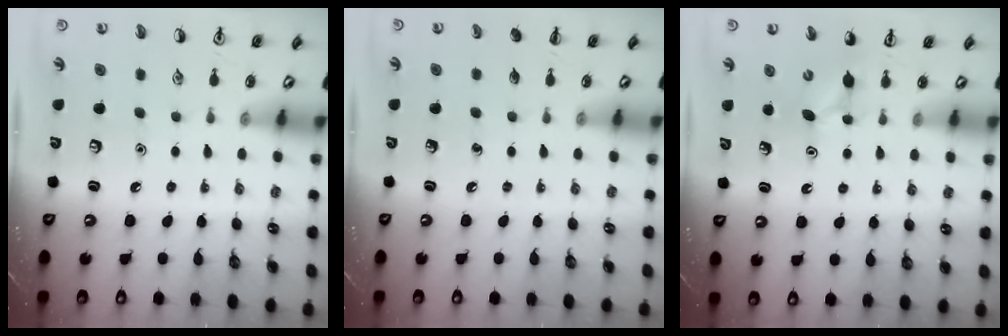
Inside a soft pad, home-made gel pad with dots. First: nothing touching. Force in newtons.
{"total": 0.0}
{"total": 3.7, "press": 3.6, "slide": 1.2}